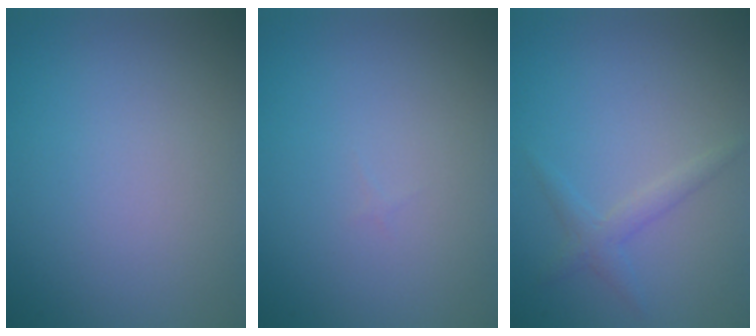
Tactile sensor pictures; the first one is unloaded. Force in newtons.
{"total": 0.0}
{"total": 1.6, "press": 1.6, "slide": 0.1}